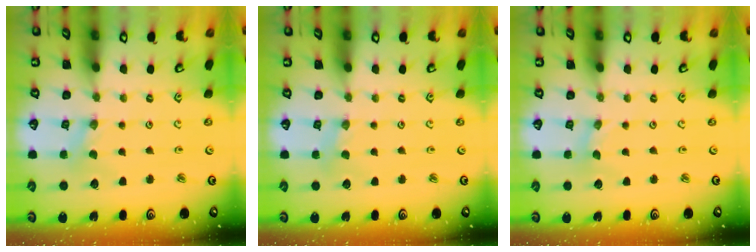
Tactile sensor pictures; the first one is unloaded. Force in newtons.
{"total": 1.5, "press": 1.4, "slide": 0.3}
{"total": 0.0}